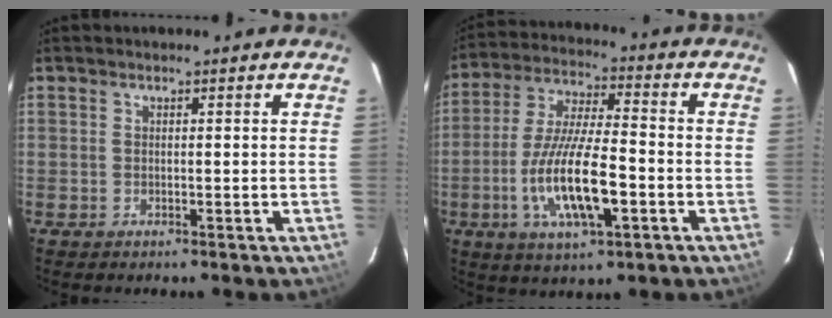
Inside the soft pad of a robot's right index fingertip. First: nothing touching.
{"total": 15.1, "force": [-4.8, 4.0, 13.8], "torque": [-0.281, -0.014, -0.086]}